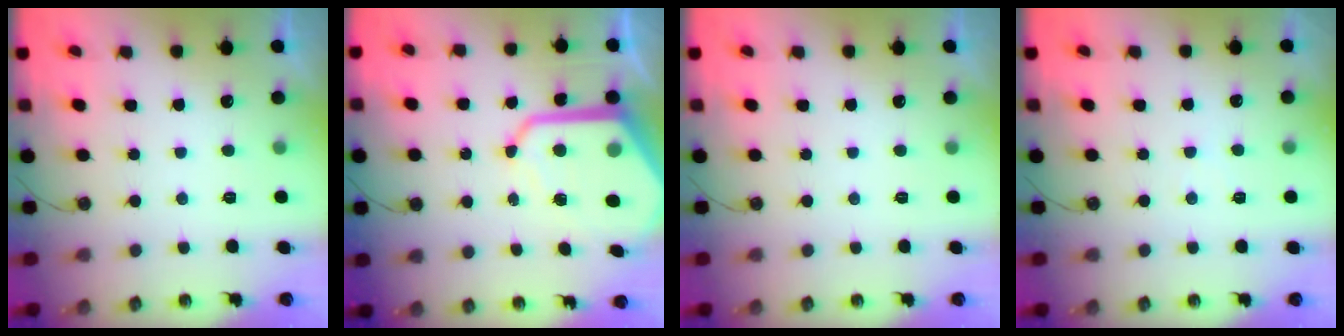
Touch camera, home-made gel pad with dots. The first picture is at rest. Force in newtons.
{"total": 13.5, "press": 13.4, "slide": 1.0}
{"total": 0.0}
{"total": 2.7, "press": 2.6, "slide": 0.5}